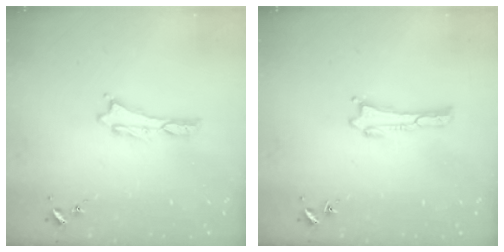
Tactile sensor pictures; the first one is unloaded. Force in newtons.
{"total": 0.0}